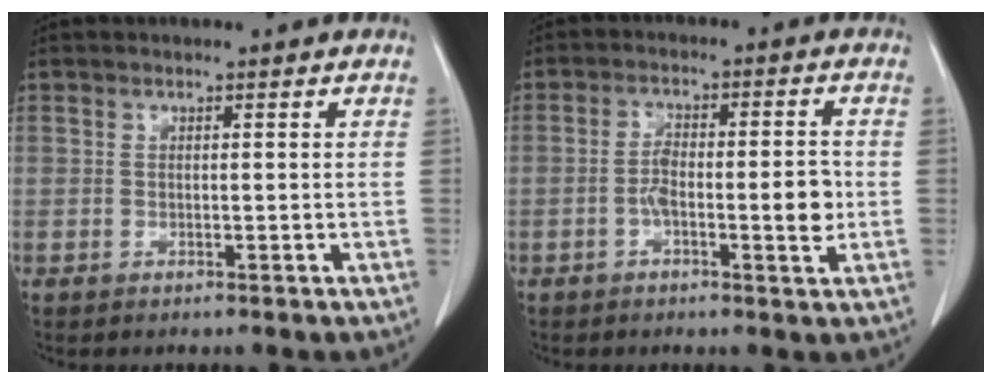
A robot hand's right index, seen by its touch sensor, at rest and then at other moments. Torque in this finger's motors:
{"motor_torque": [0.74, -0.40, 0.45, 0.08]}